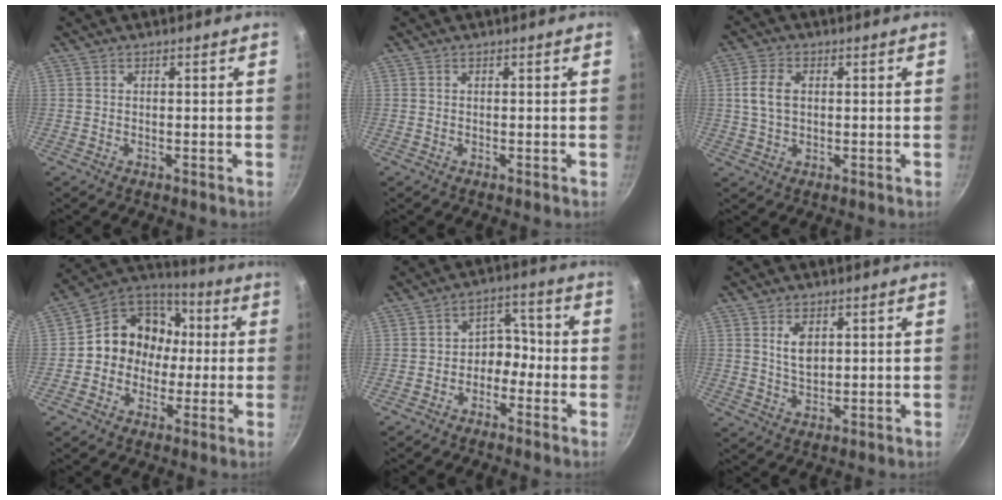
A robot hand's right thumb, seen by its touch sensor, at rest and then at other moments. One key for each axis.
{"total": 0.0}
{"total": 6.0, "fx": 1.0, "fy": 3.9, "fz": 4.5, "tx": -0.092, "ty": 0.004, "tz": 0.019}
{"total": 14.6, "fx": -0.5, "fy": 12.5, "fz": 7.5, "tx": -0.073, "ty": 0.038, "tz": -0.019}
{"total": 6.1, "fx": -2.1, "fy": 4.6, "fz": 3.4, "tx": -0.017, "ty": 0.040, "tz": -0.049}
{"total": 4.7, "fx": 1.7, "fy": 2.7, "fz": 3.4, "tx": -0.049, "ty": -0.016, "tz": 0.035}